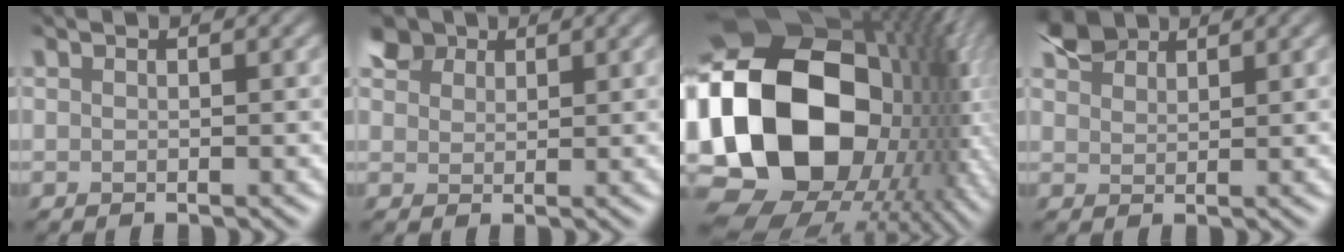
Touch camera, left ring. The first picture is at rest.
{"total": 3.3, "force": [2.2, 2.1, 1.3], "torque": [-0.038, -0.004, 0.043]}
{"total": 20.4, "force": [-3.1, 14.3, 14.2], "torque": [-0.284, 0.003, -0.060]}
{"total": 3.1, "force": [2.4, 1.5, 1.2], "torque": [-0.025, 0.010, 0.039]}